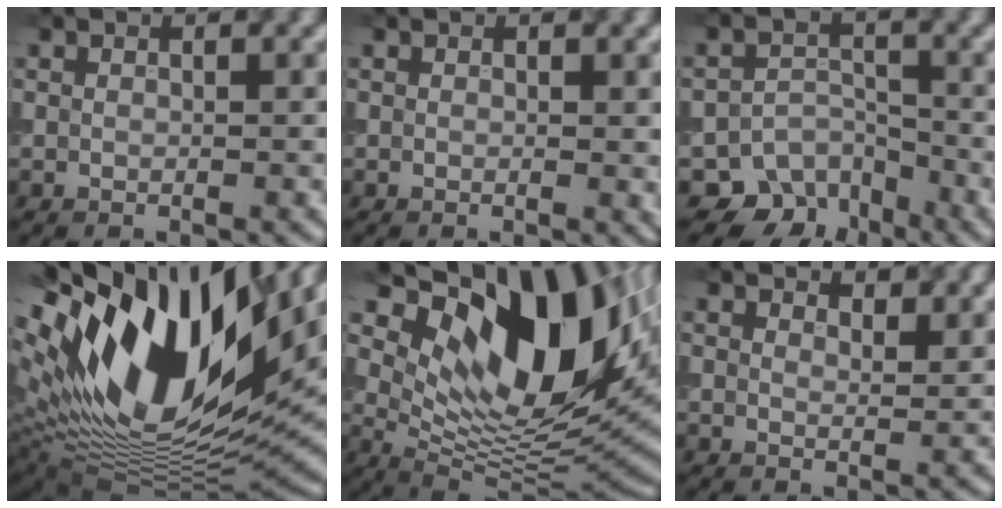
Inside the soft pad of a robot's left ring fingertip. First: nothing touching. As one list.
[{"total": 0.8, "force": [0.1, 0.2, 0.8], "torque": [-0.008, -0.003, 0.001]}, {"total": 5.0, "force": [-3.2, 3.7, 1.3], "torque": [-0.001, -0.005, -0.045]}, {"total": 18.4, "force": [8.0, 8.2, 14.4], "torque": [-0.275, 0.019, 0.126]}, {"total": 15.9, "force": [6.2, 7.5, 12.6], "torque": [-0.182, -0.001, 0.109]}, {"total": 2.6, "force": [2.3, 0.8, 0.9], "torque": [-0.016, 0.000, 0.027]}]